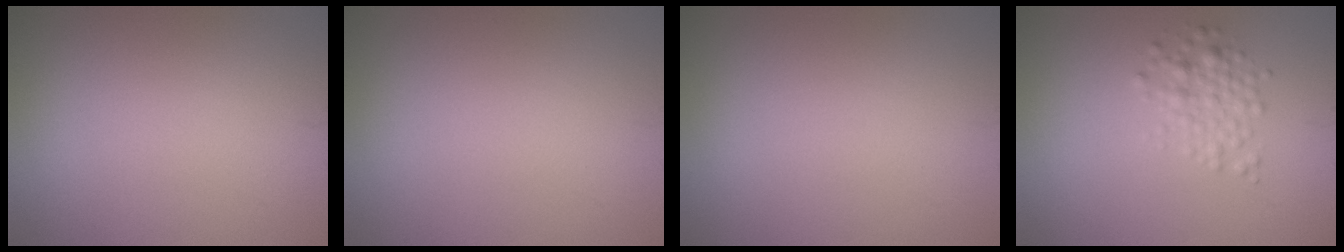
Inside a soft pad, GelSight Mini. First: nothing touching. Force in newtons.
{"total": 0.0}
{"total": 0.0}
{"total": 2.1, "press": 2.1, "slide": 0.2}